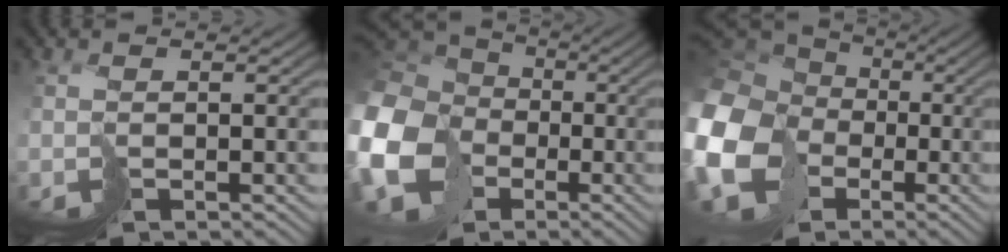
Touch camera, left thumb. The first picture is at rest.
{"total": 18.1, "force": [-5.0, 14.6, 9.3], "torque": [-0.276, -0.032, -0.101]}
{"total": 19.8, "force": [-4.5, 16.2, 10.4], "torque": [-0.286, -0.040, -0.107]}